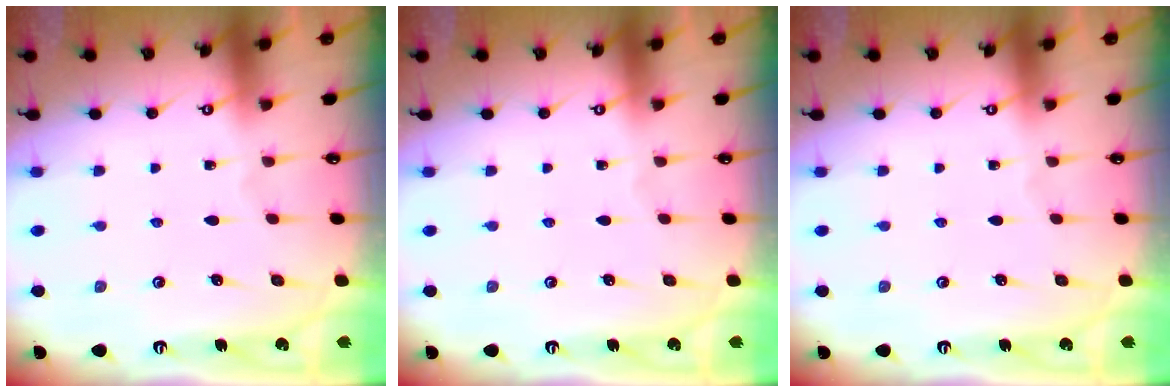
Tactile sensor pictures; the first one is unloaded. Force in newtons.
{"total": 0.0}
{"total": 0.0}